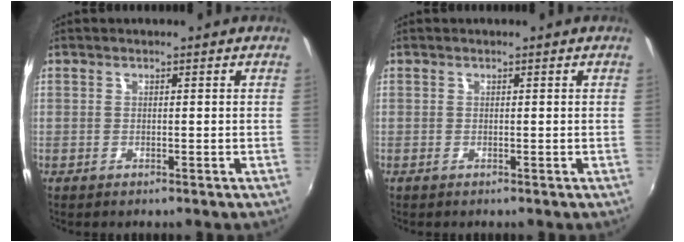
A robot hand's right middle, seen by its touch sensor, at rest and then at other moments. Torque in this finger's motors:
{"motor_torque": [0.00, -0.01, 0.00, 0.00]}